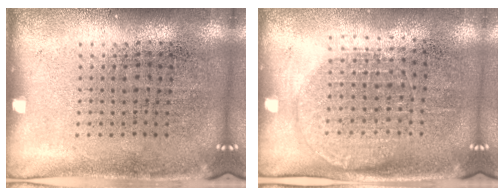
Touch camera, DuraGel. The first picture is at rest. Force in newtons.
{"total": 1.3, "press": 1.2, "slide": 0.5}